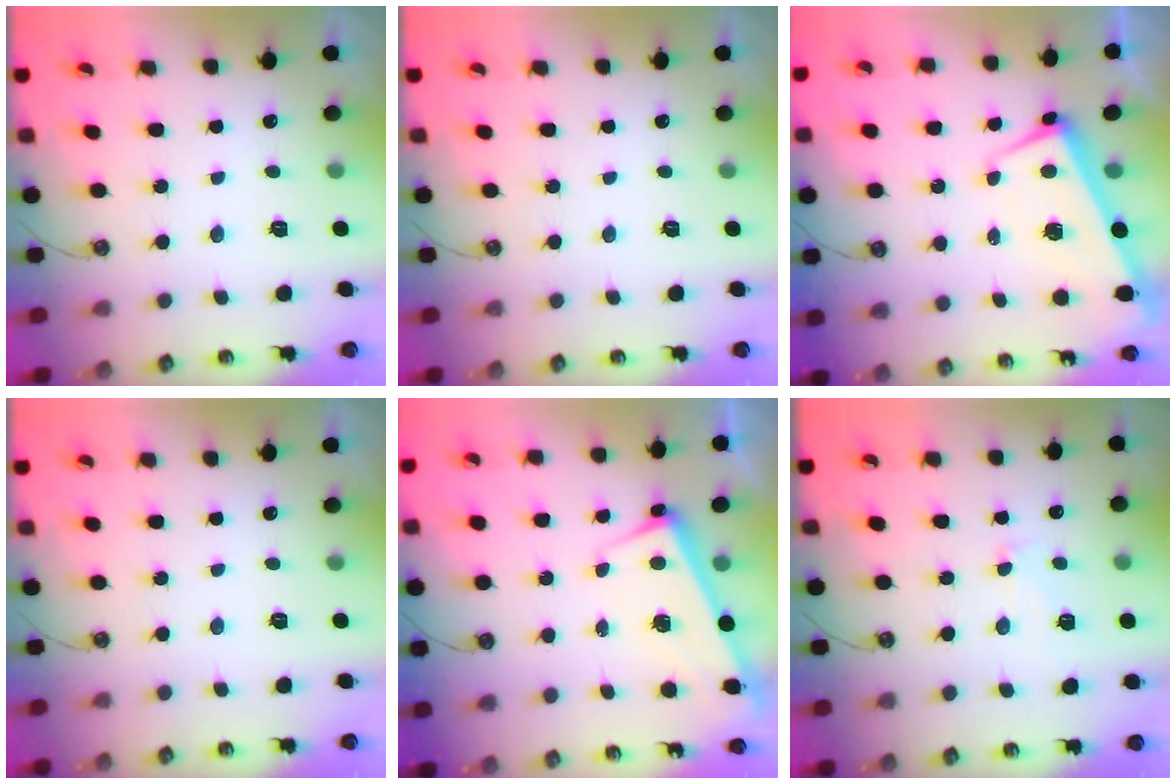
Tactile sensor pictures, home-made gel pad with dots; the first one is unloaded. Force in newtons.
{"total": 0.0}
{"total": 2.4, "press": 2.3, "slide": 0.7}
{"total": 0.0}
{"total": 2.5, "press": 2.4, "slide": 0.9}
{"total": 3.7, "press": 3.6, "slide": 0.8}